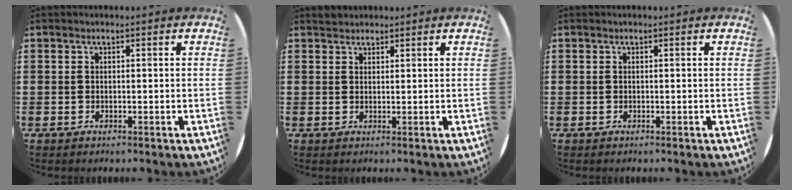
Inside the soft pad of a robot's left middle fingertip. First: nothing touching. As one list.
[{"total": 1.2, "force": [1.1, 0.3, -0.1], "torque": [0.000, 0.003, 0.023]}, {"total": 0.0}]